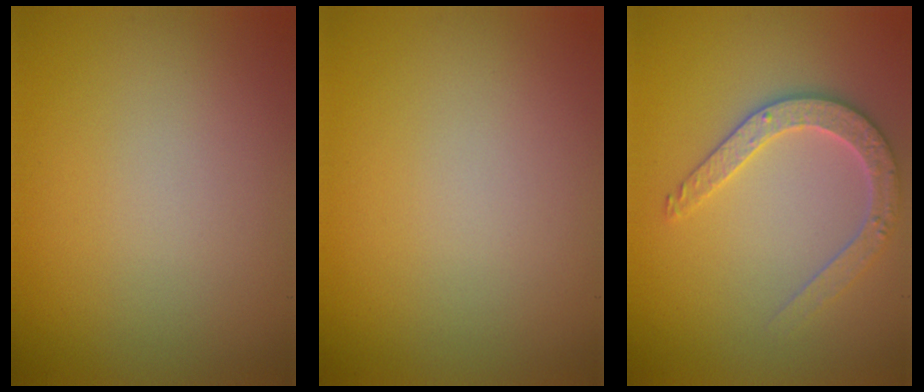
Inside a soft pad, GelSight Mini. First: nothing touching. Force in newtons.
{"total": 0.0}
{"total": 3.2, "press": 3.0, "slide": 1.0}